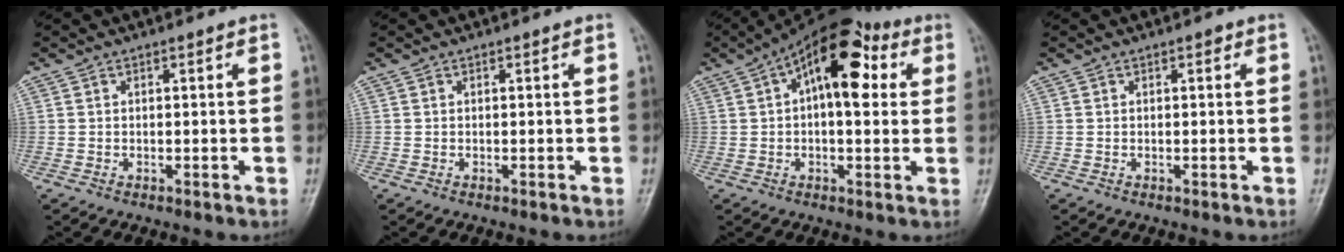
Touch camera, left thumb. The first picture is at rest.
{"total": 0.0}
{"total": 14.6, "force": [4.1, 7.2, 12.0], "torque": [-0.164, 0.028, 0.053]}
{"total": 0.5, "force": [0.2, 0.3, 0.4], "torque": [-0.001, 0.002, -0.001]}